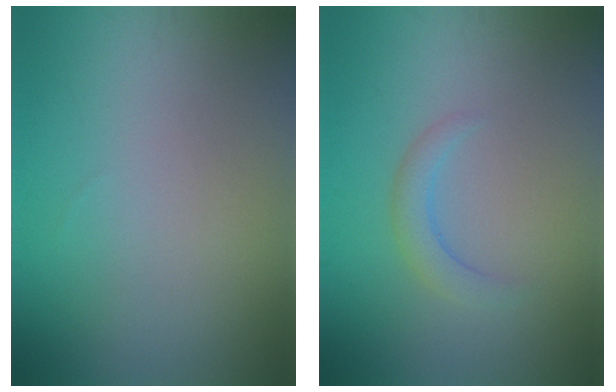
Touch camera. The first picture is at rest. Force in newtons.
{"total": 1.9, "press": 1.9, "slide": 0.3}